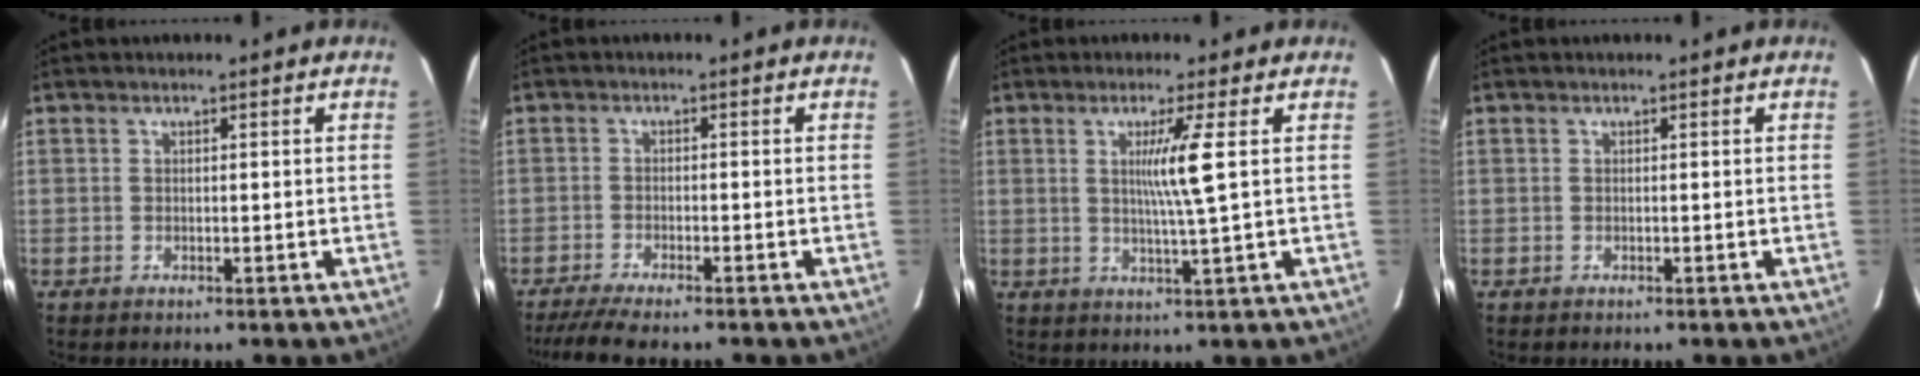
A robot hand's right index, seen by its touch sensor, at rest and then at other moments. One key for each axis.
{"total": 6.9, "fx": -5.9, "fy": 0.6, "fz": 3.7, "tx": -0.057, "ty": -0.018, "tz": -0.097}
{"total": 5.5, "fx": 1.1, "fy": -1.6, "fz": 5.1, "tx": -0.095, "ty": -0.011, "tz": 0.022}
{"total": 0.0}